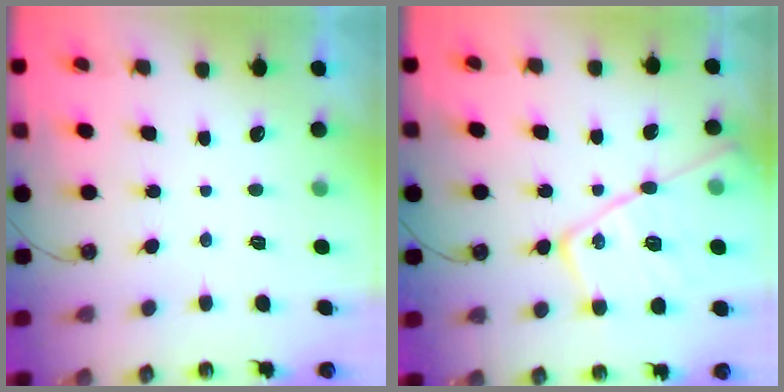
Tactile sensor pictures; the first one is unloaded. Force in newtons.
{"total": 21.2, "press": 21.1, "slide": 1.9}